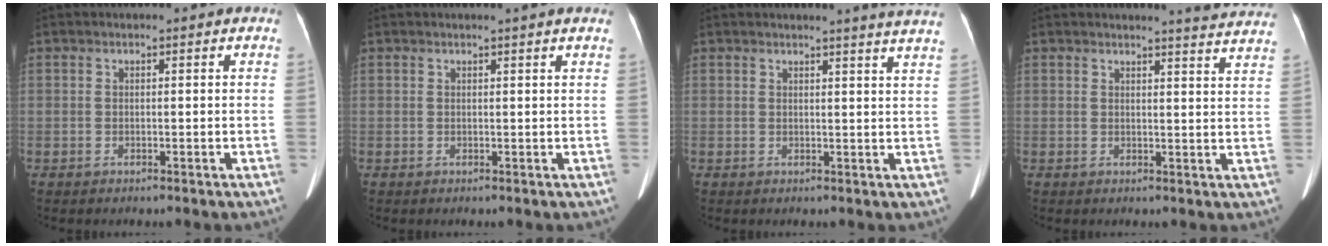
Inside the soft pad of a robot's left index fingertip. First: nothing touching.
{"total": 1.4, "force": [1.2, -0.4, 0.7], "torque": [-0.018, -0.002, 0.020]}
{"total": 7.9, "force": [7.2, -1.1, 2.9], "torque": [-0.031, -0.026, 0.059]}
{"total": 9.3, "force": [9.1, -0.5, 2.1], "torque": [-0.021, -0.042, 0.080]}